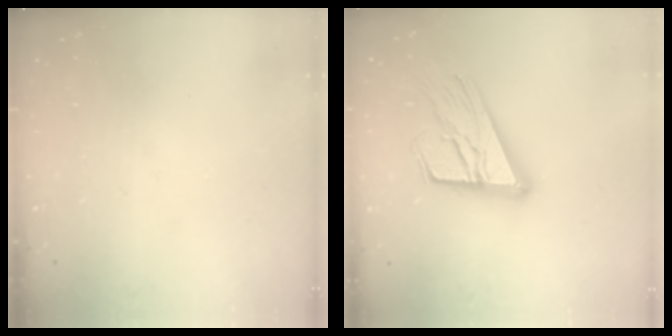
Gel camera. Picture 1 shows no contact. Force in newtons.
{"total": 18.0, "press": 17.9, "slide": 1.8}